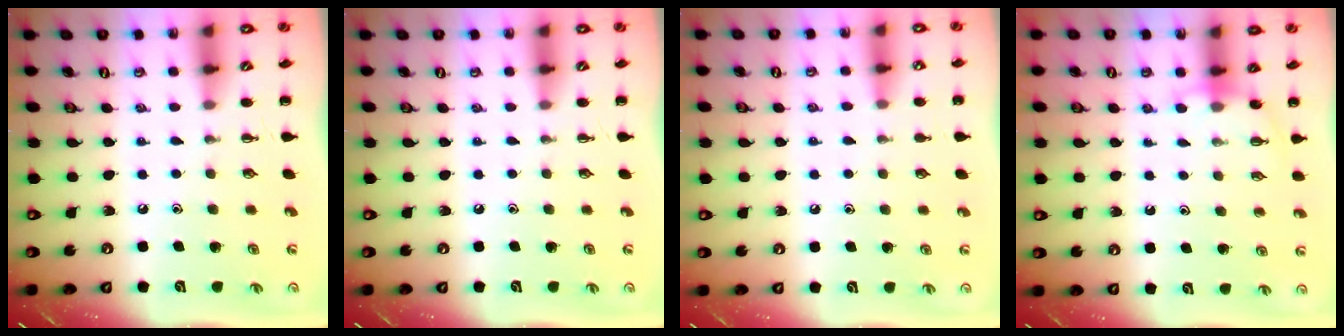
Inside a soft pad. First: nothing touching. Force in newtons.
{"total": 0.0}
{"total": 6.6, "press": 6.3, "slide": 1.9}
{"total": 4.9, "press": 4.8, "slide": 0.8}